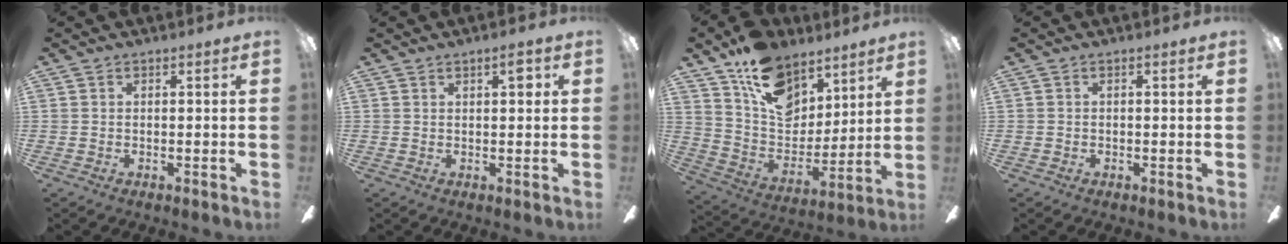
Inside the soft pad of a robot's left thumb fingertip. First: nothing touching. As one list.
[{"total": 3.2, "force": [1.5, 1.1, 2.6], "torque": [-0.031, -0.005, 0.019]}, {"total": 17.2, "force": [10.9, 10.7, 7.9], "torque": [-0.139, -0.061, 0.208]}, {"total": 0.0}]